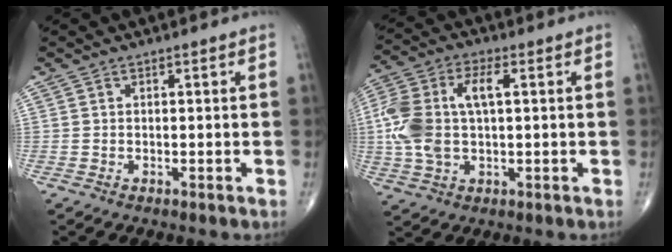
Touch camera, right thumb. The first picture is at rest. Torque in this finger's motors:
{"motor_torque": [1.66, 1.76, 0.57, -0.35, 0.32]}